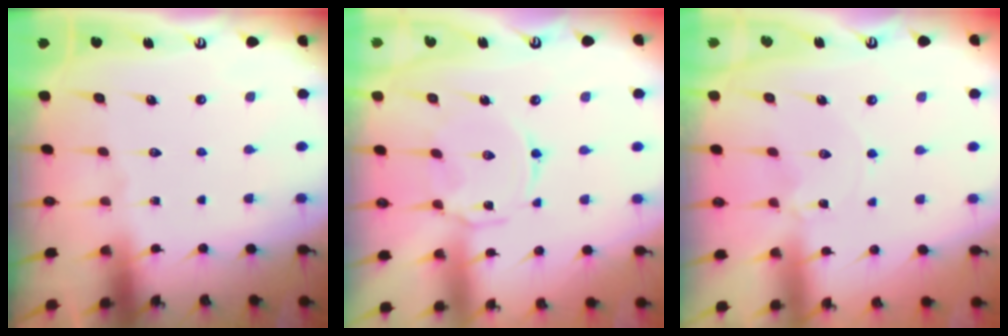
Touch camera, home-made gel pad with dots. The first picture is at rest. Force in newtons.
{"total": 2.9, "press": 2.9, "slide": 0.4}
{"total": 0.0}